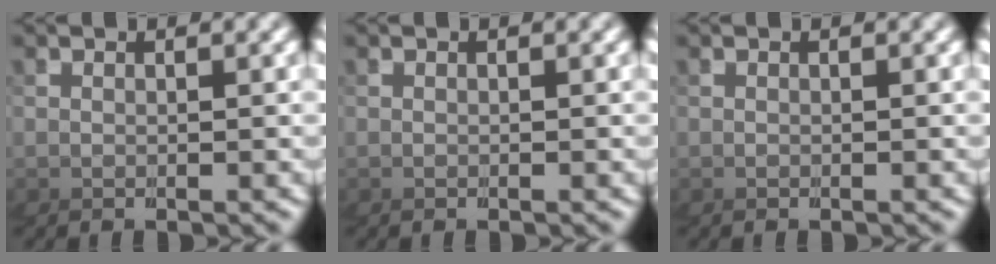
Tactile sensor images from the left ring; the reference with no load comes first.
{"total": 0.0}
{"total": 0.0}